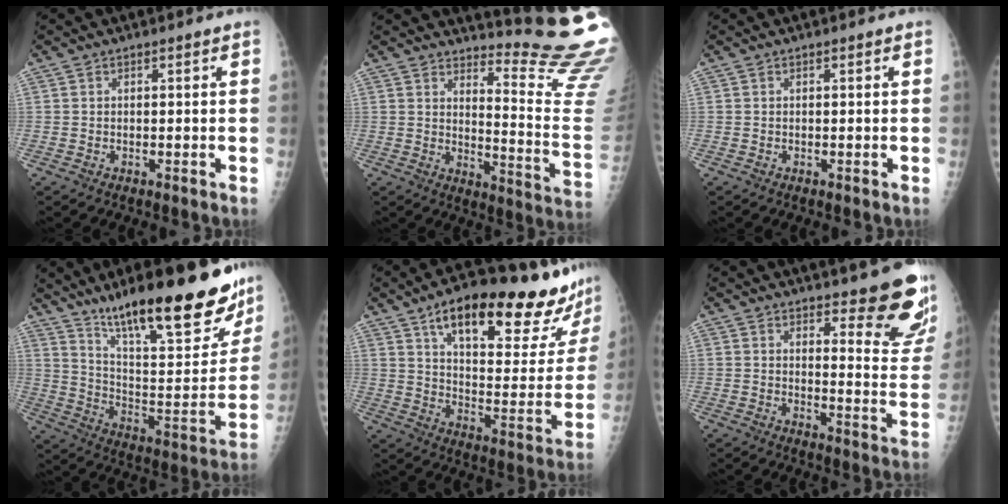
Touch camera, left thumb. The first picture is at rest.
{"total": 18.2, "force": [17.2, -0.7, 6.0], "torque": [-0.068, -0.229, 0.203]}
{"total": 0.0}
{"total": 29.6, "force": [20.7, 7.4, 19.8], "torque": [-0.261, -0.084, 0.319]}
{"total": 27.8, "force": [19.2, 7.8, 18.6], "torque": [-0.228, -0.068, 0.276]}
{"total": 13.8, "force": [10.1, 3.5, 8.9], "torque": [-0.067, -0.080, 0.120]}